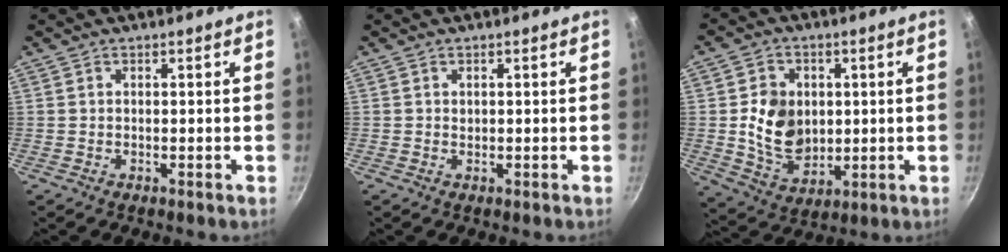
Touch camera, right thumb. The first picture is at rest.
{"total": 0.5, "force": [0.2, 0.5, 0.2], "torque": [-0.001, 0.000, 0.004]}
{"total": 11.6, "force": [0.8, 9.2, 7.1], "torque": [-0.095, -0.013, 0.025]}